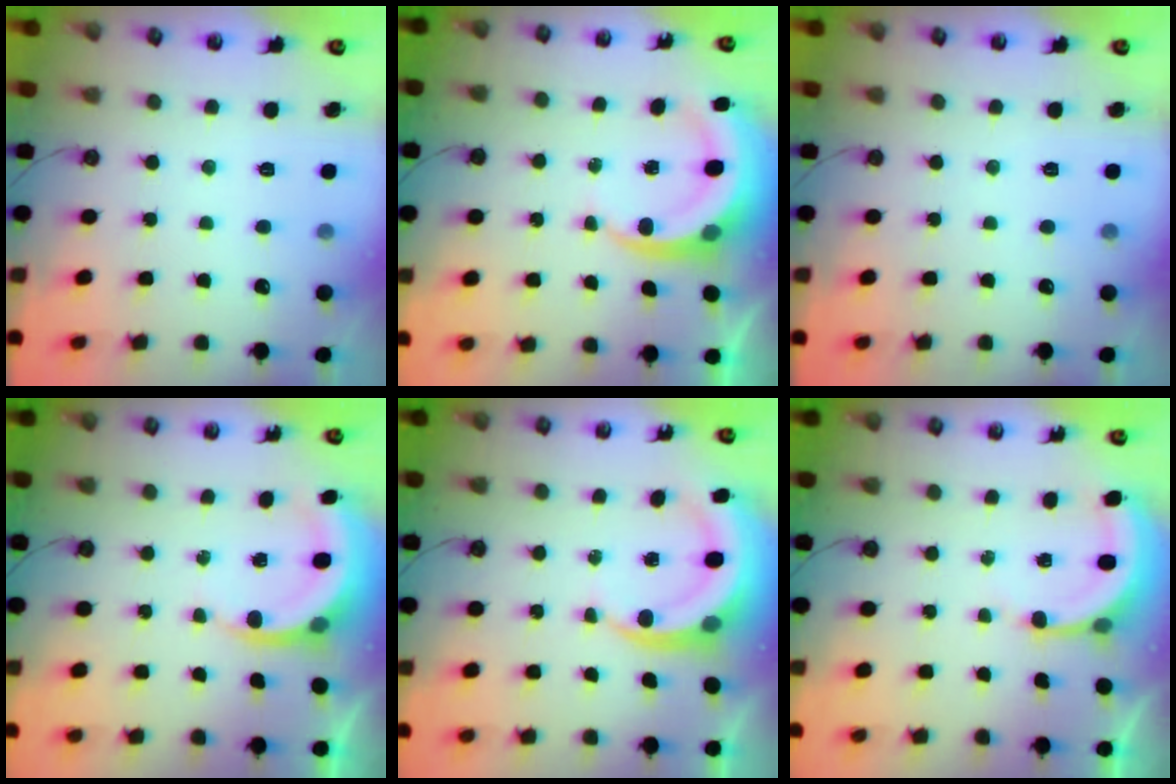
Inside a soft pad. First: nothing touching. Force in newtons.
{"total": 7.3, "press": 7.2, "slide": 0.9}
{"total": 0.0}
{"total": 4.4, "press": 4.3, "slide": 0.2}
{"total": 7.2, "press": 7.2, "slide": 0.7}
{"total": 5.0, "press": 5.0, "slide": 0.3}